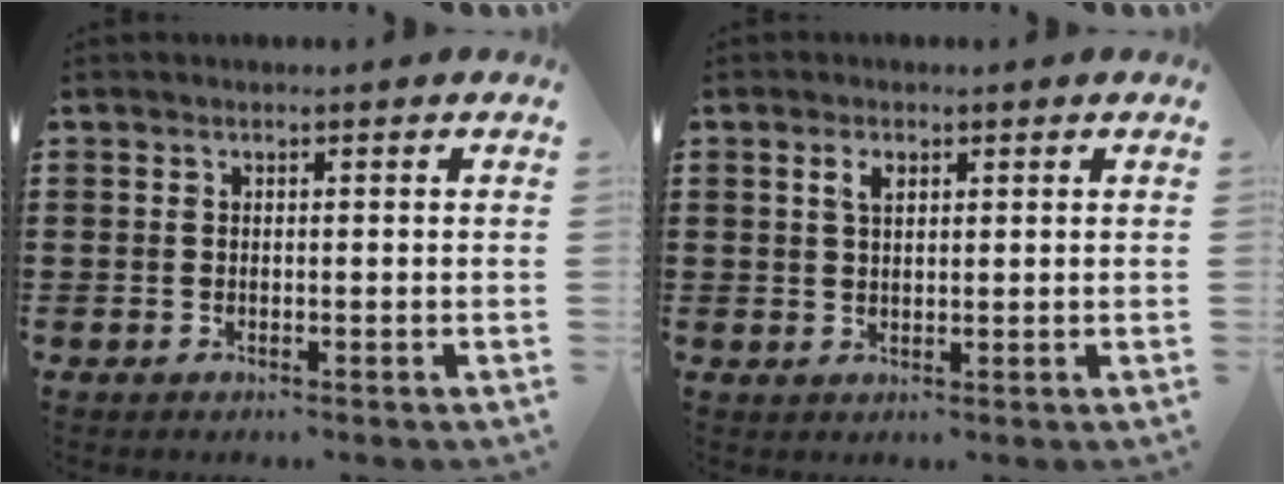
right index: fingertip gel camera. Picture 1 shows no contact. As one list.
[{"total": 2.3, "force": [1.1, 1.2, 1.7], "torque": [-0.037, 0.006, 0.018]}]